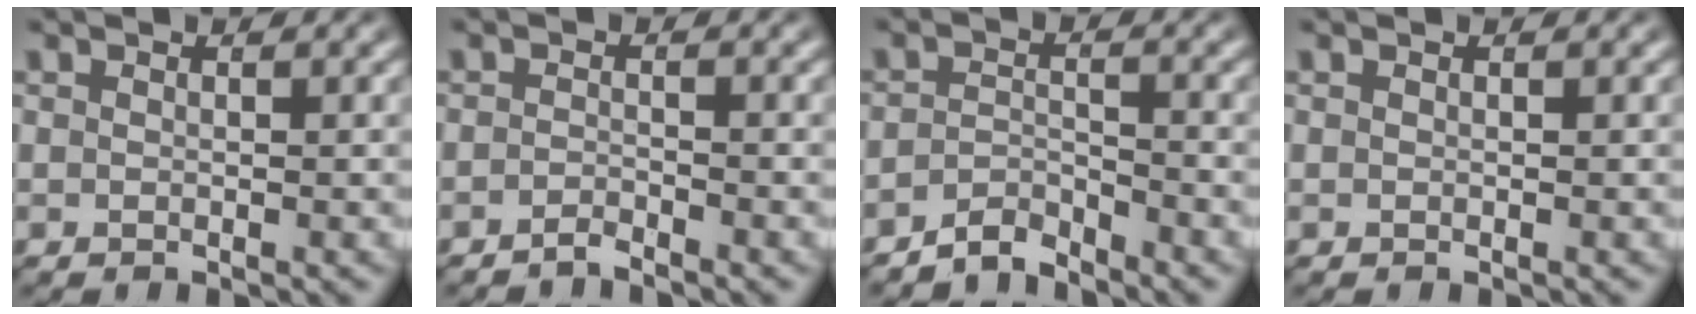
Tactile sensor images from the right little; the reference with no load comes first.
{"total": 1.7, "force": [-1.7, -0.3, 0.0], "torque": [-0.002, -0.005, -0.031]}
{"total": 3.2, "force": [-3.1, 0.4, 0.7], "torque": [-0.014, -0.008, -0.054]}
{"total": 0.0}